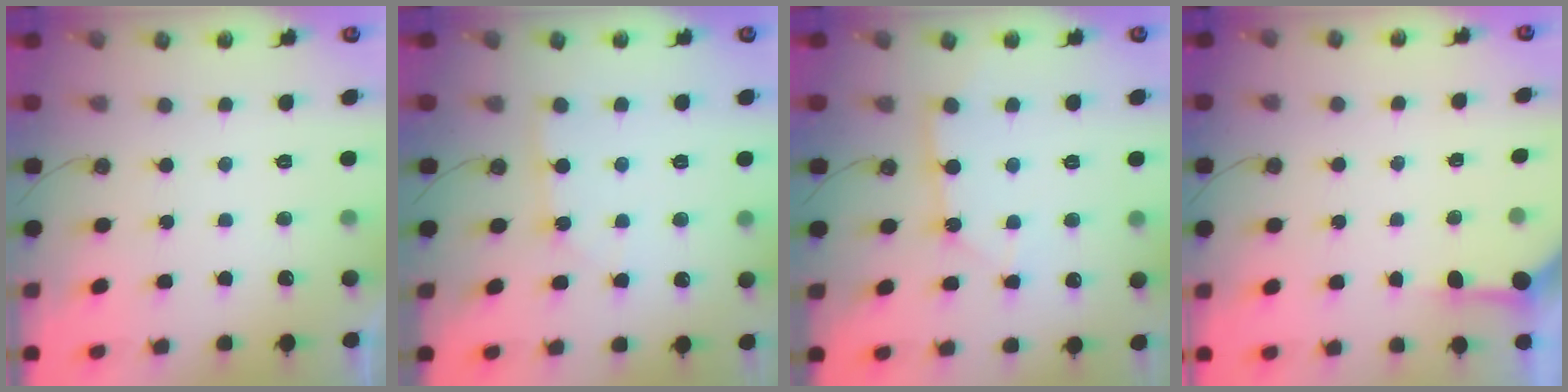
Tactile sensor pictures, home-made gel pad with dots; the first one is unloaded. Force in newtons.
{"total": 2.3, "press": 2.3, "slide": 0.2}
{"total": 5.9, "press": 5.9, "slide": 0.5}
{"total": 3.4, "press": 3.4, "slide": 0.5}